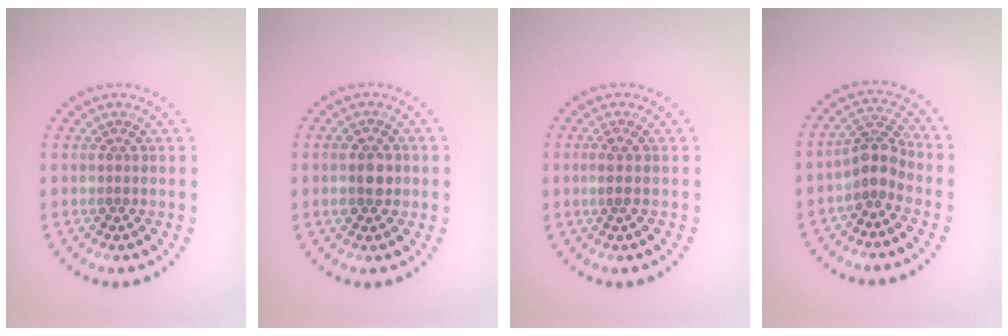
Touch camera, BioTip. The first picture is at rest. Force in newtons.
{"total": 2.5, "press": 2.5, "slide": 0.3}
{"total": 1.0, "press": 0.7, "slide": 0.7}
{"total": 2.7, "press": 2.0, "slide": 1.8}